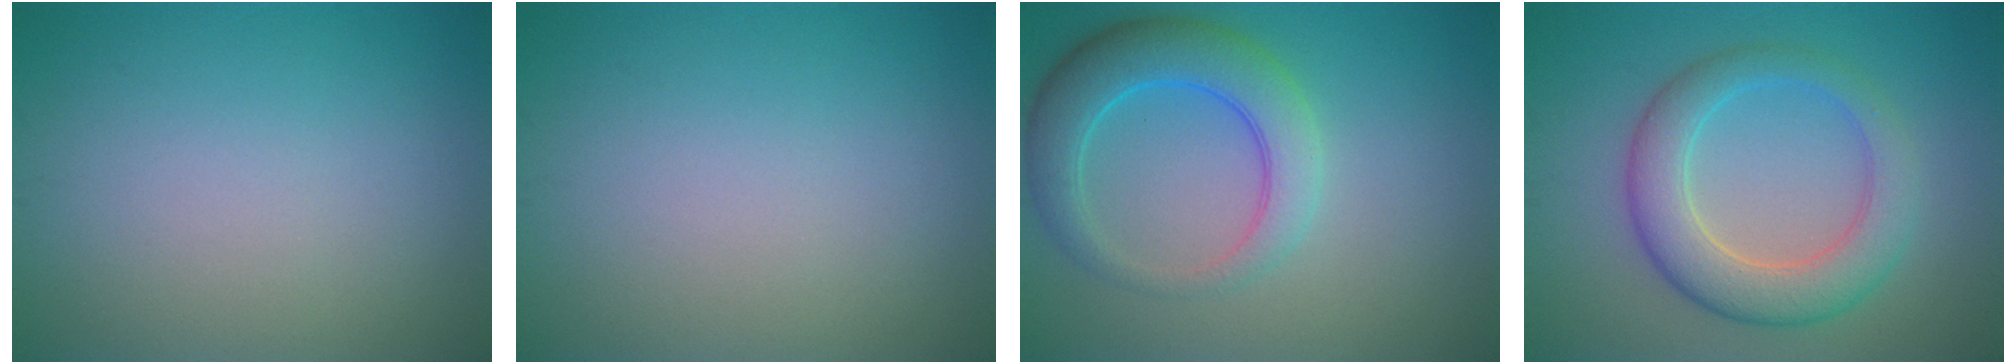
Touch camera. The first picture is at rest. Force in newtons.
{"total": 0.0}
{"total": 5.6, "press": 5.6, "slide": 0.2}
{"total": 5.8, "press": 5.8, "slide": 0.2}